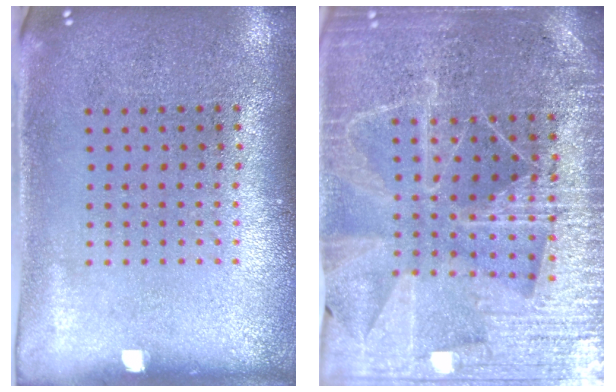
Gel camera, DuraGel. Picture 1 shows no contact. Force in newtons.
{"total": 4.9, "press": 4.5, "slide": 2.0}